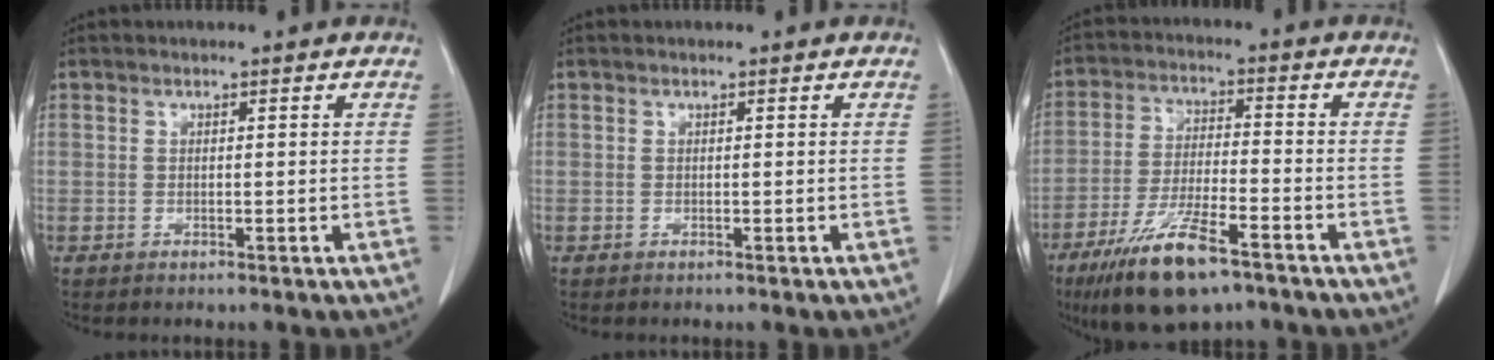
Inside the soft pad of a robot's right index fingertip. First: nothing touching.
{"total": 0.0}
{"total": 12.4, "force": [-8.0, 2.8, 9.1], "torque": [-0.177, -0.022, -0.138]}